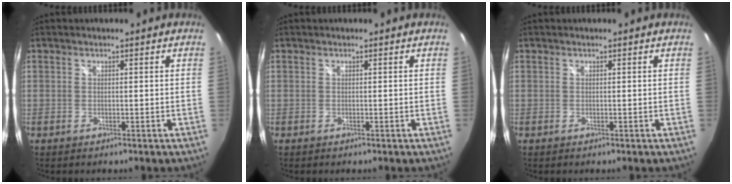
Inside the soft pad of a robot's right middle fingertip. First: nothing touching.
{"total": 0.0}
{"total": 0.0}